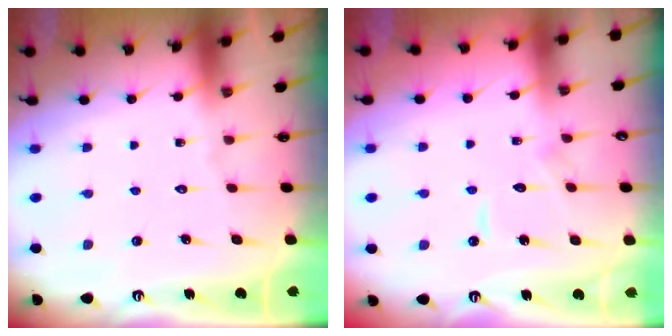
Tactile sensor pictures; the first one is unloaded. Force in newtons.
{"total": 5.4, "press": 5.4, "slide": 0.5}